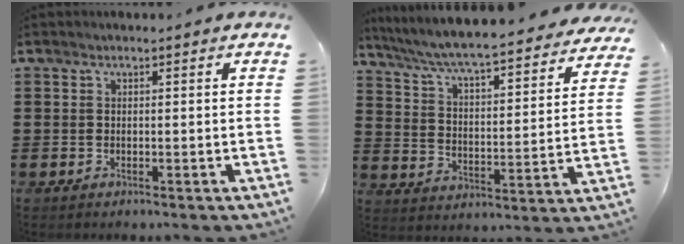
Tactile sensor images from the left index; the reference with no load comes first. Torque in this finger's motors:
{"motor_torque": [2.14, 0.00, 1.05, 0.15]}